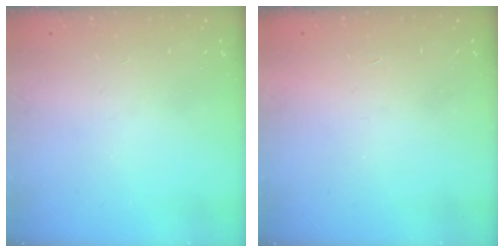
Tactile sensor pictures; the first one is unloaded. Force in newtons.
{"total": 1.7, "press": 1.7, "slide": 0.1}